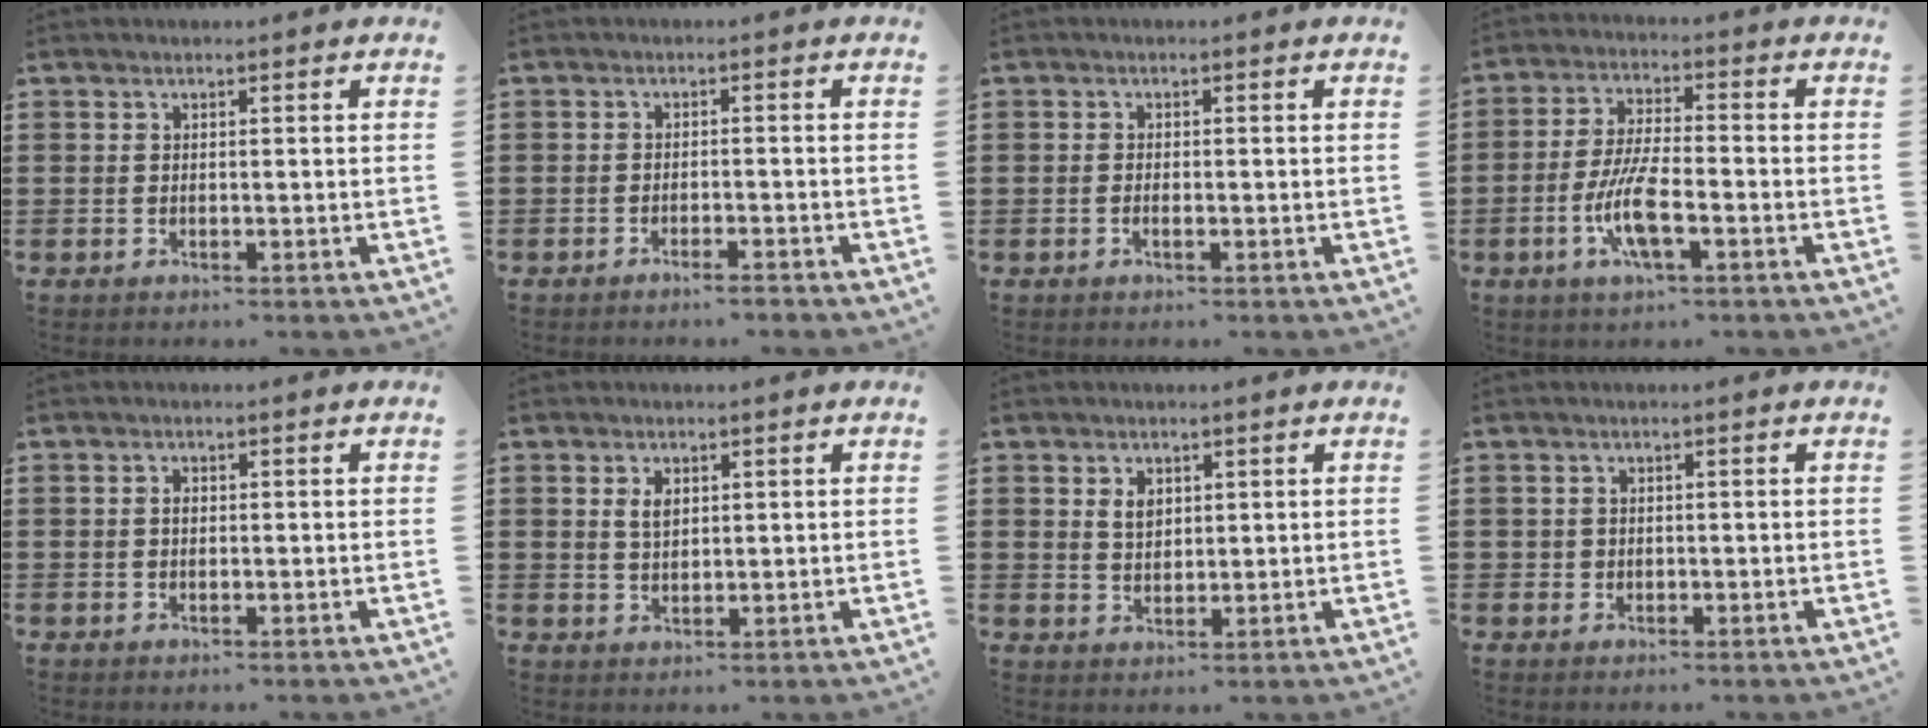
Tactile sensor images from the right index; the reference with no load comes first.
{"total": 1.7, "force": [-1.5, 0.1, 0.7], "torque": [-0.014, 0.000, -0.028]}
{"total": 0.7, "force": [-0.4, 0.2, 0.6], "torque": [-0.013, -0.004, -0.005]}
{"total": 8.2, "force": [-3.0, 2.1, 7.4], "torque": [-0.168, -0.016, -0.062]}
{"total": 1.0, "force": [0.1, 0.7, 0.8], "torque": [-0.018, 0.002, 0.001]}
{"total": 2.4, "force": [1.0, 1.4, 1.8], "torque": [-0.030, 0.000, 0.016]}
{"total": 2.6, "force": [1.3, 1.8, 1.5], "torque": [-0.035, 0.007, 0.023]}
{"total": 0.9, "force": [0.1, 0.9, 0.1], "torque": [-0.002, 0.006, 0.000]}